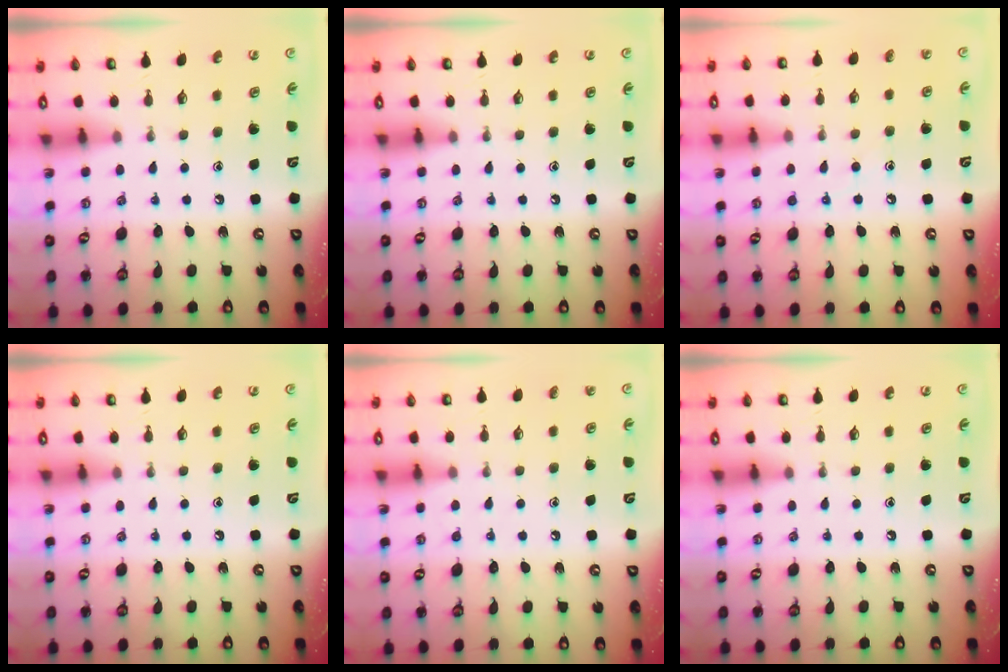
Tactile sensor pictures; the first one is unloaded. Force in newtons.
{"total": 0.0}
{"total": 7.3, "press": 7.3, "slide": 0.7}
{"total": 0.0}
{"total": 4.7, "press": 4.7, "slide": 0.5}
{"total": 0.0}